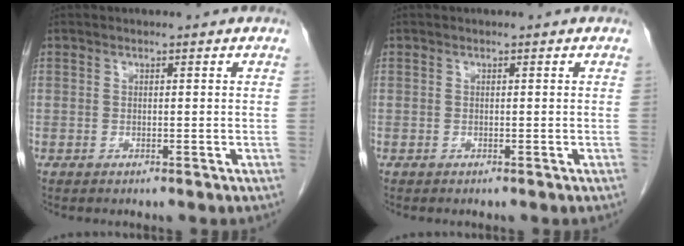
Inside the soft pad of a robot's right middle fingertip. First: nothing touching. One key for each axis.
{"total": 0.0}